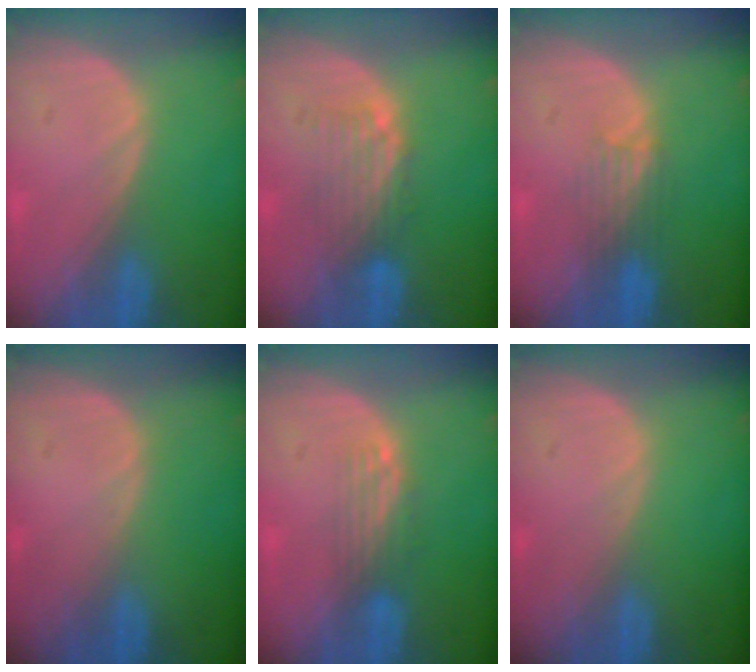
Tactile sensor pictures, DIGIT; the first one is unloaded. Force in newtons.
{"total": 5.0, "press": 4.2, "slide": 2.7}
{"total": 3.3, "press": 3.1, "slide": 1.1}
{"total": 0.0}
{"total": 3.3, "press": 2.8, "slide": 1.8}
{"total": 0.0}